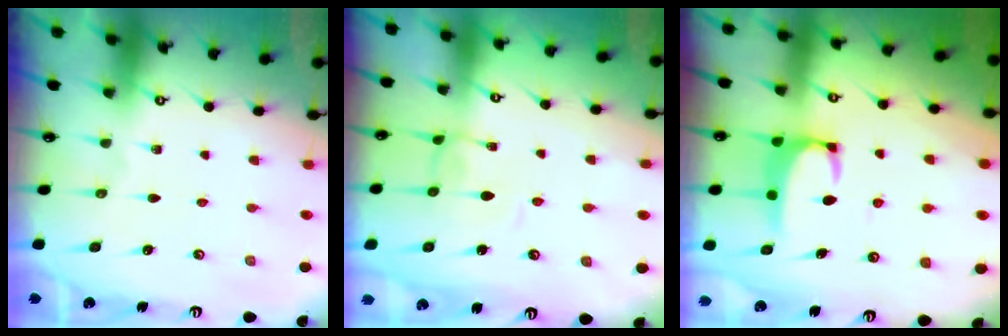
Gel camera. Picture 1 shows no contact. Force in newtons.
{"total": 1.4, "press": 1.4, "slide": 0.4}
{"total": 2.0, "press": 2.0, "slide": 0.3}